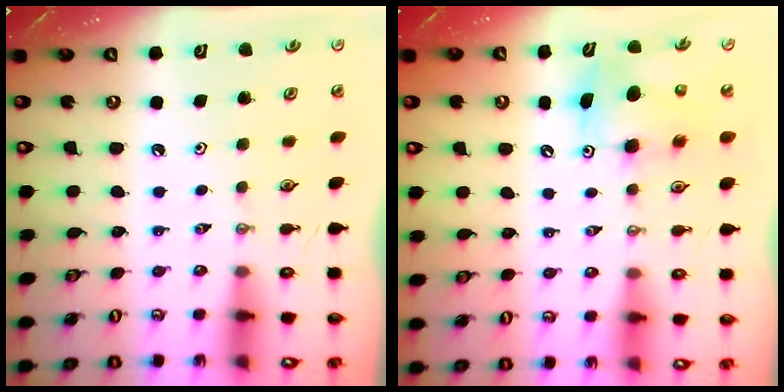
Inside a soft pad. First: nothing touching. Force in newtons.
{"total": 8.8, "press": 8.7, "slide": 0.8}